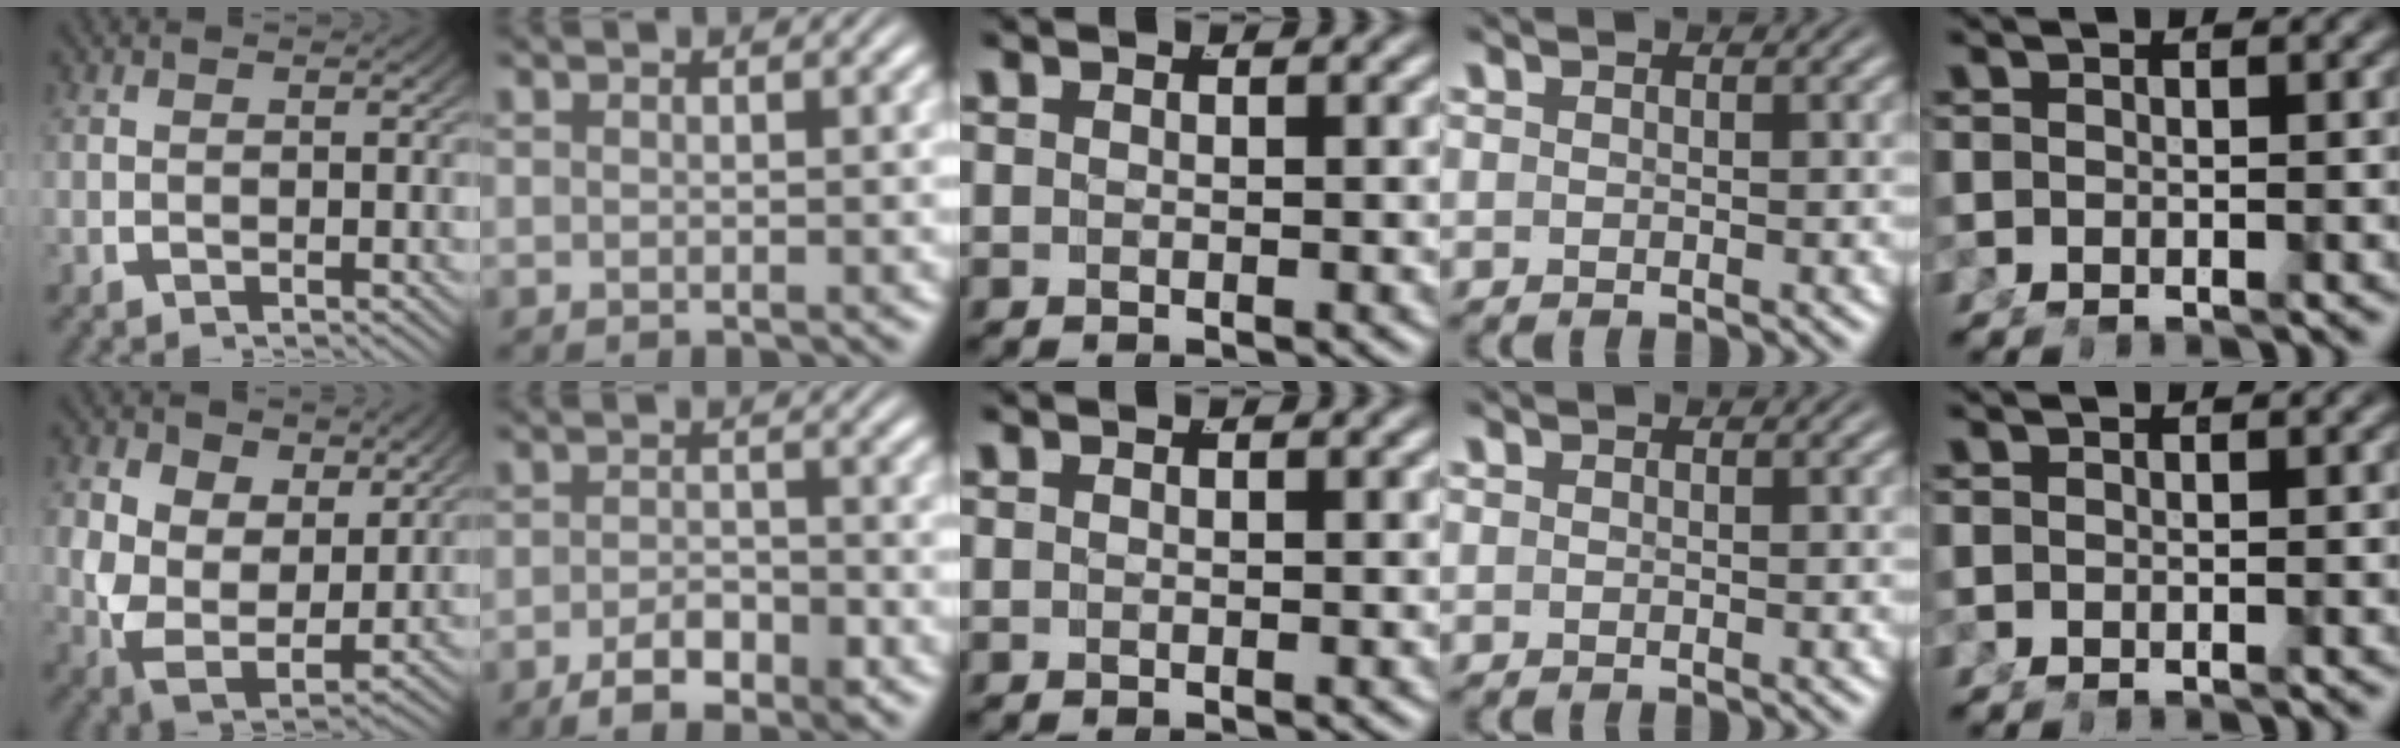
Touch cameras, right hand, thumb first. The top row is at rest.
{"thumb": {"total": 9.8, "force": [-0.9, 7.6, 6.1], "torque": [-0.160, -0.066, 0.008]}, "index": {"total": 3.7, "force": [-2.5, 1.7, 2.2], "torque": [-0.031, -0.003, -0.045]}}